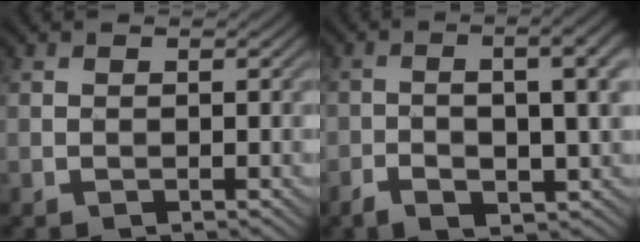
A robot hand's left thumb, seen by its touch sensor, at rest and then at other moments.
{"total": 9.5, "force": [-1.3, 3.5, 8.7], "torque": [-0.142, -0.011, -0.015]}